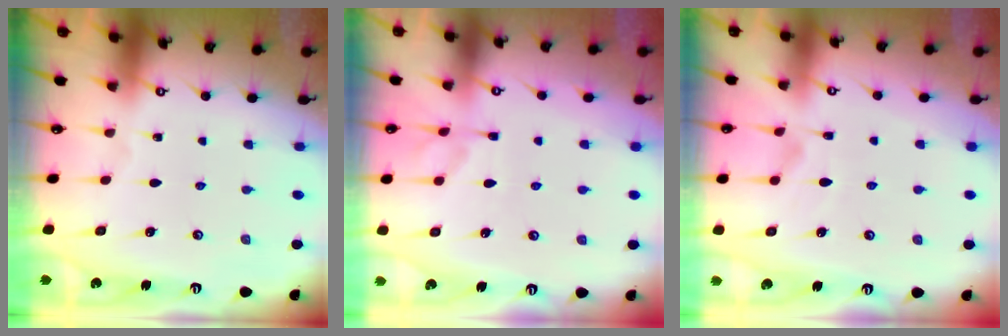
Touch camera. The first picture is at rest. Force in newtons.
{"total": 5.6, "press": 5.4, "slide": 1.4}
{"total": 2.2, "press": 1.7, "slide": 1.4}